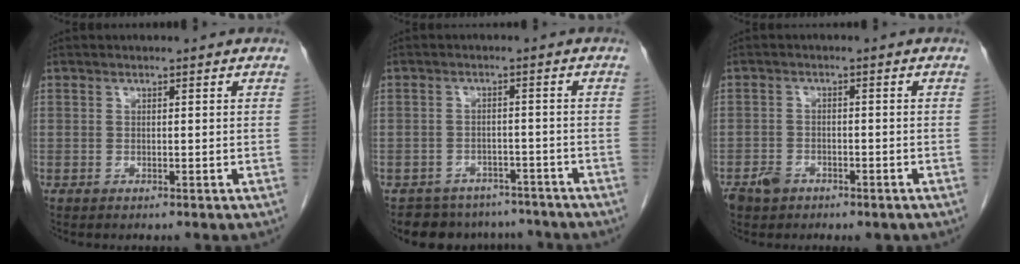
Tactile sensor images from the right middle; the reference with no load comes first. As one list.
[{"total": 8.3, "force": [-7.3, 4.0, 0.4], "torque": [0.004, 0.018, -0.090]}, {"total": 3.3, "force": [-2.2, 2.2, 1.2], "torque": [-0.024, 0.002, -0.031]}]